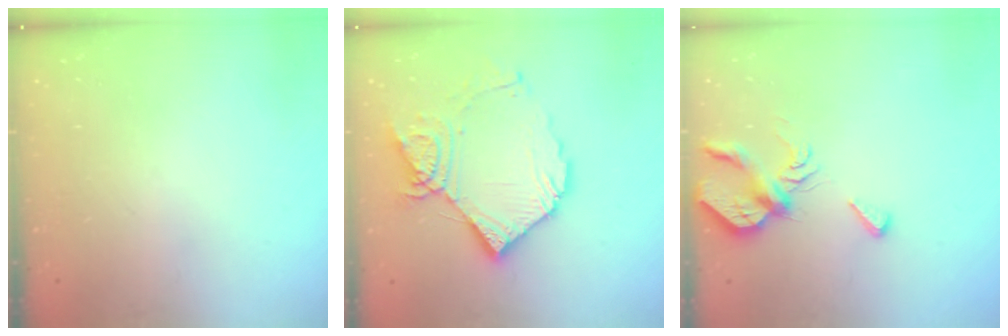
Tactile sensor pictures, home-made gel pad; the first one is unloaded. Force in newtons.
{"total": 16.3, "press": 16.2, "slide": 2.1}
{"total": 8.4, "press": 8.4, "slide": 0.9}